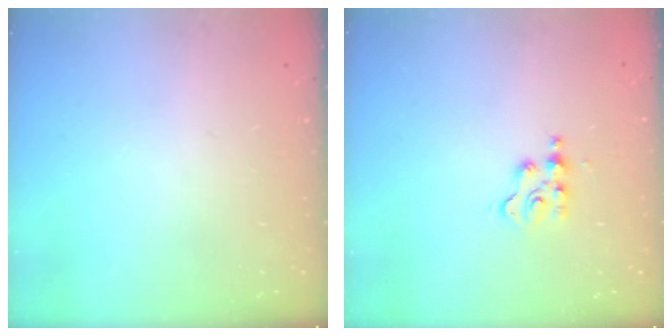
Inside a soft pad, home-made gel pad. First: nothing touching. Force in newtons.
{"total": 3.8, "press": 3.7, "slide": 0.6}